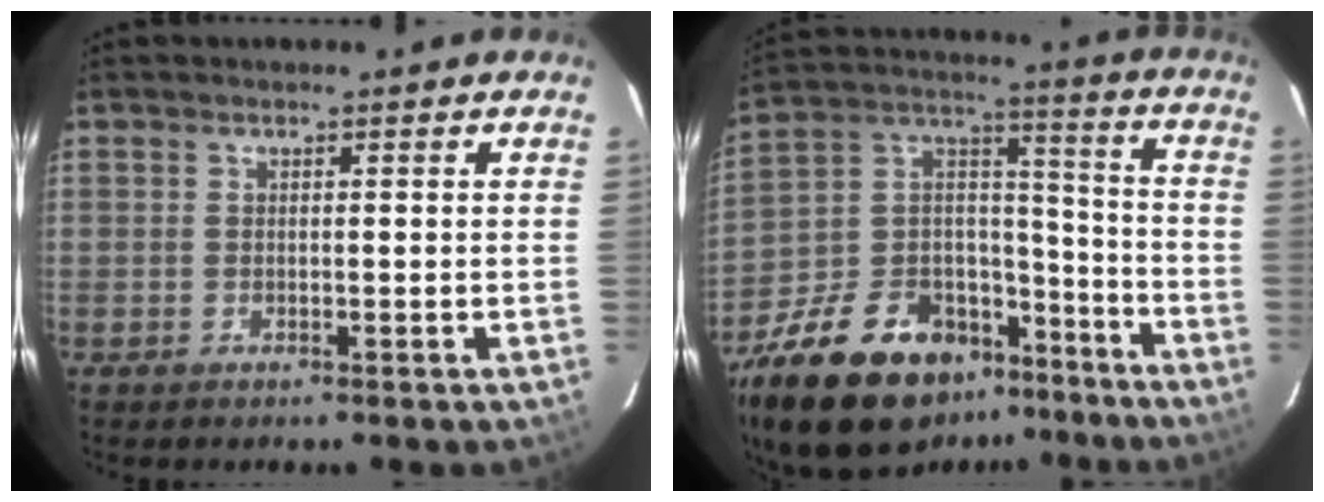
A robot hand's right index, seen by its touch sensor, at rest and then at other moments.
{"total": 25.4, "force": [-16.8, 13.6, 13.3], "torque": [-0.279, 0.041, -0.258]}